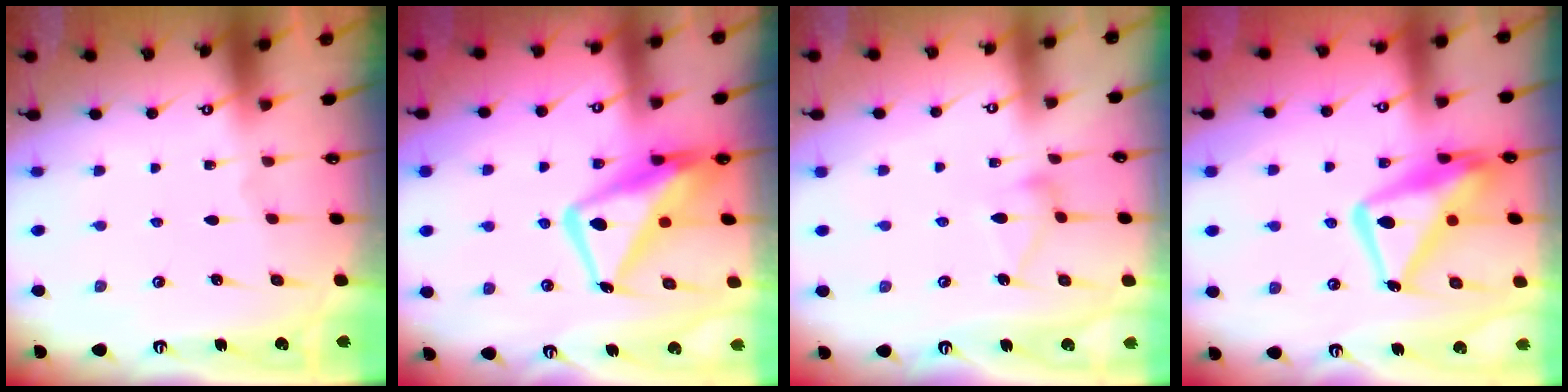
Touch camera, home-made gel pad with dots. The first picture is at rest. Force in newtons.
{"total": 14.0, "press": 13.9, "slide": 1.6}
{"total": 8.1, "press": 8.1, "slide": 0.4}
{"total": 17.5, "press": 17.4, "slide": 1.6}